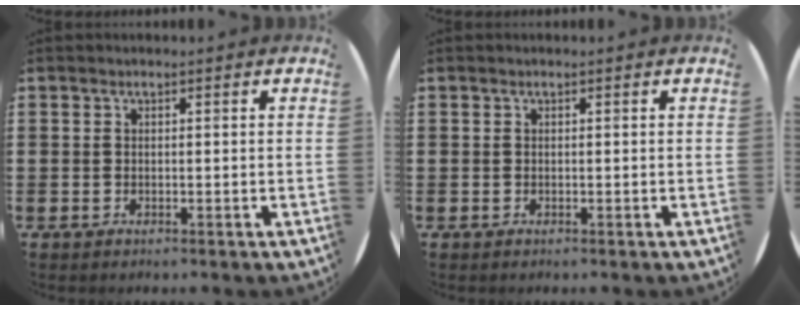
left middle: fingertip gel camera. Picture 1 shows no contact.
{"total": 0.0}